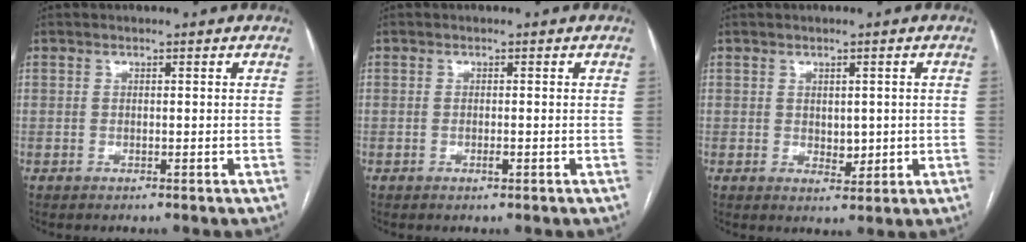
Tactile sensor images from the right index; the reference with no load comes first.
{"total": 0.8, "force": [-0.3, 0.2, 0.7], "torque": [-0.016, -0.002, -0.003]}
{"total": 3.0, "force": [0.1, 1.9, 2.3], "torque": [-0.031, -0.003, 0.010]}